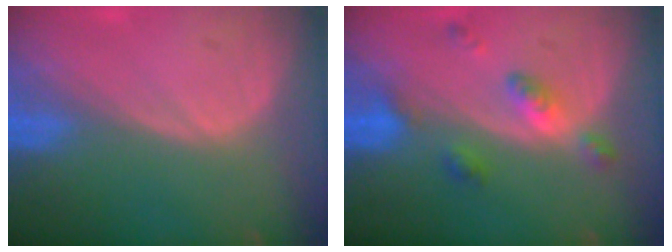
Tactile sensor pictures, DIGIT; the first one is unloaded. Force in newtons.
{"total": 5.2, "press": 4.7, "slide": 2.3}